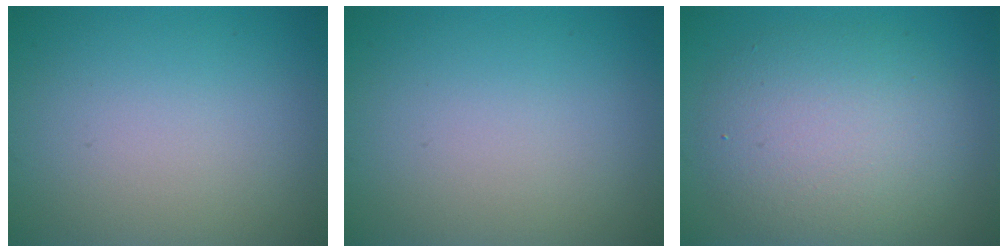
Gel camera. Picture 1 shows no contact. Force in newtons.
{"total": 0.0}
{"total": 6.4, "press": 6.4, "slide": 0.1}